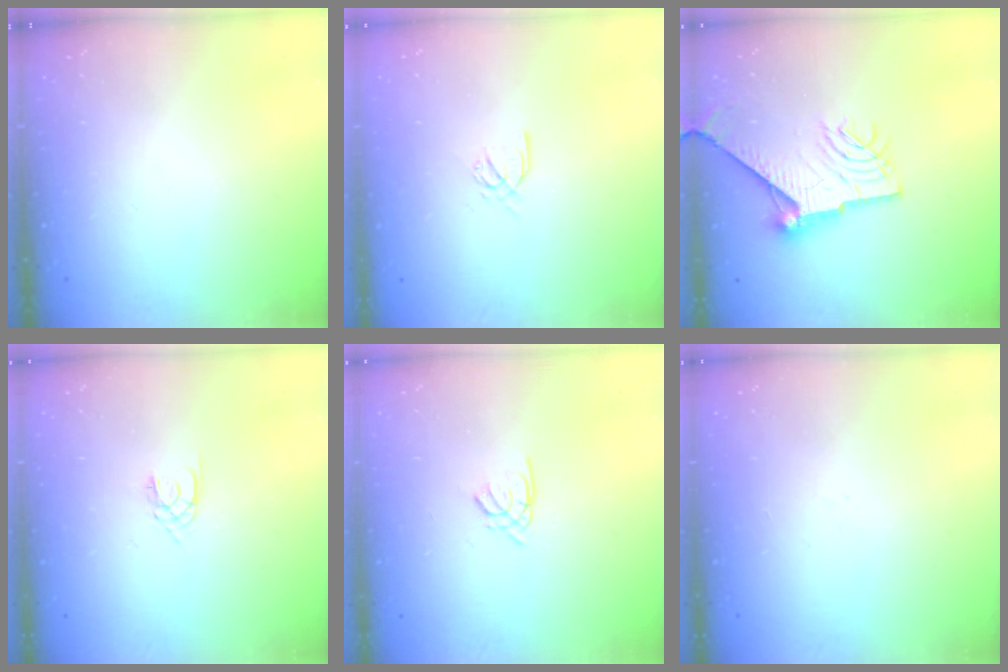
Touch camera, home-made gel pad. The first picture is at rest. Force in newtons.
{"total": 3.5, "press": 3.5, "slide": 0.2}
{"total": 14.0, "press": 13.9, "slide": 0.9}
{"total": 2.4, "press": 2.4, "slide": 0.3}
{"total": 1.3, "press": 1.3, "slide": 0.4}
{"total": 0.0}